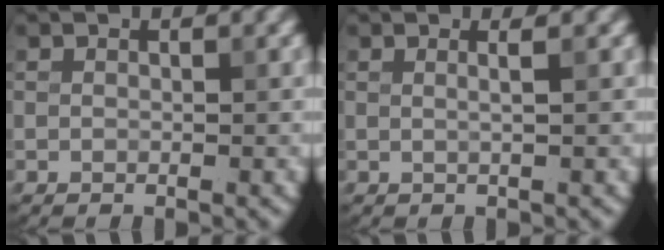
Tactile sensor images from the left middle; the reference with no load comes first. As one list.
[{"total": 1.7, "force": [0.4, 0.7, 1.5], "torque": [-0.016, 0.003, -0.009]}]